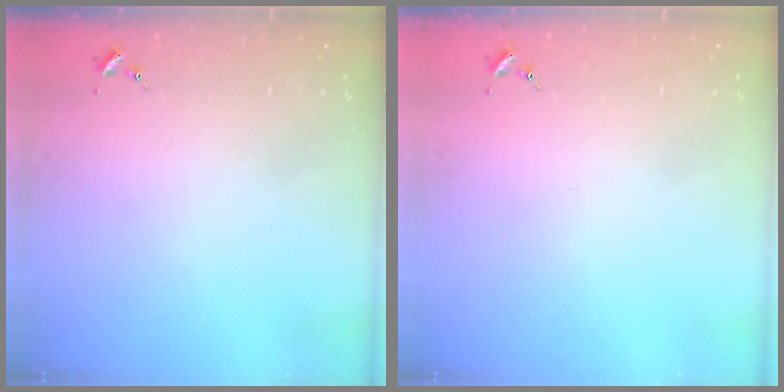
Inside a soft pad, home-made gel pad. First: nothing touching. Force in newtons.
{"total": 0.0}